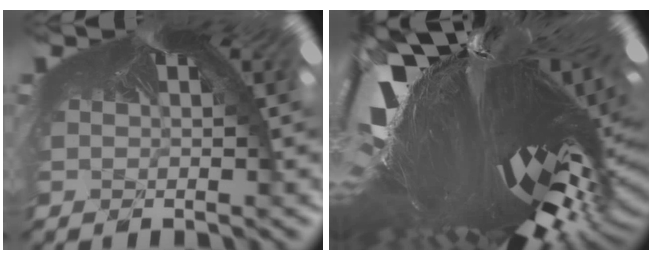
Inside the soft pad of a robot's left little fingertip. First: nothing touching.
{"total": 5.9, "force": [-4.5, -0.9, 3.7], "torque": [-0.111, -0.113, -0.015]}